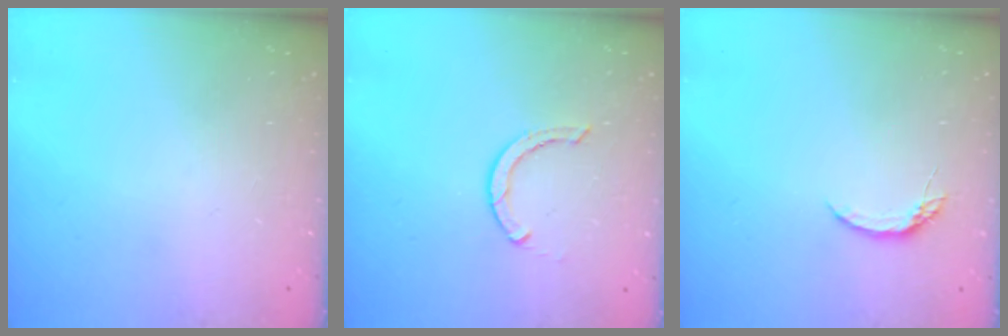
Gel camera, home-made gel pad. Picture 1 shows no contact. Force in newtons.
{"total": 2.6, "press": 2.6, "slide": 0.1}
{"total": 4.3, "press": 4.3, "slide": 0.5}